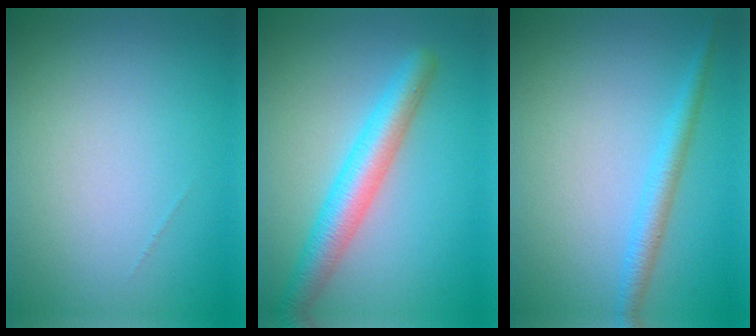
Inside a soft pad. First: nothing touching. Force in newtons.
{"total": 4.9, "press": 4.9, "slide": 0.2}
{"total": 2.3, "press": 2.3, "slide": 0.1}